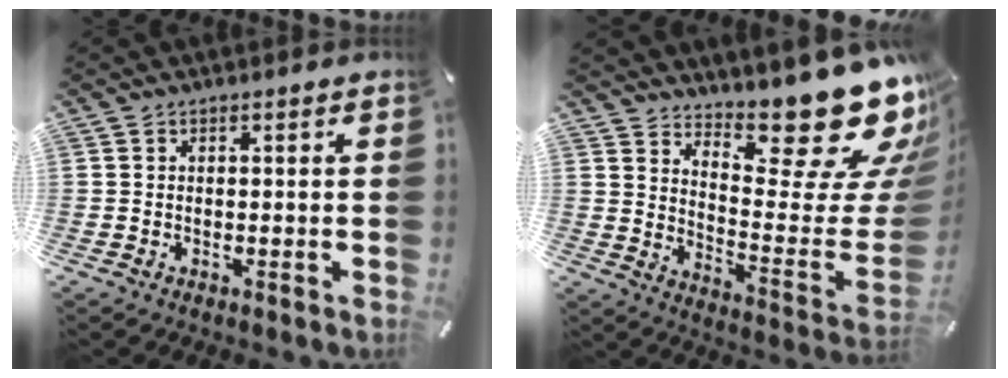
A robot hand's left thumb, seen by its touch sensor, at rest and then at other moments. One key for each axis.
{"total": 21.4, "fx": 16.5, "fy": 6.4, "fz": 12.0, "tx": -0.136, "ty": -0.147, "tz": 0.264}